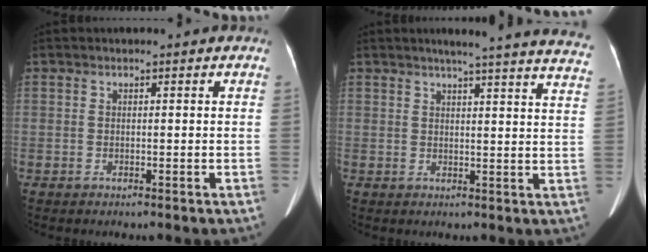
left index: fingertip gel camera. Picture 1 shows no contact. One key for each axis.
{"total": 21.0, "fx": 19.1, "fy": 0.4, "fz": 8.8, "tx": -0.114, "ty": -0.052, "tz": 0.208}